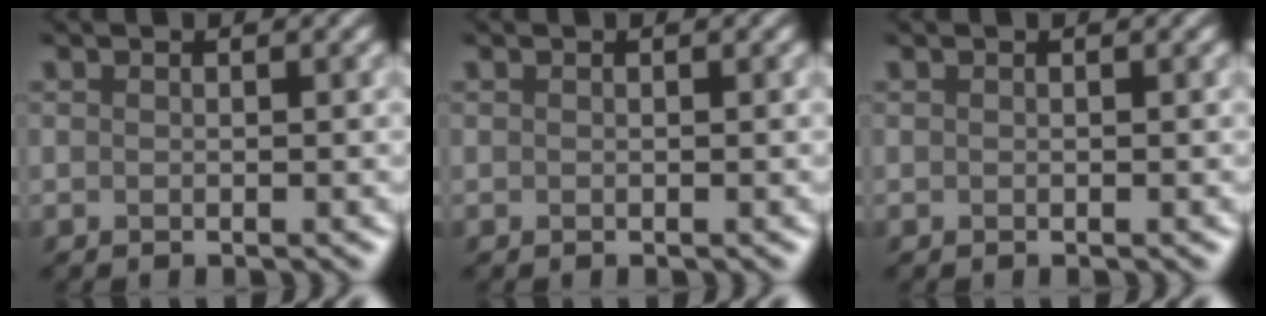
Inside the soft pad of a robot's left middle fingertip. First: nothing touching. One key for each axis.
{"total": 0.0}
{"total": 0.0}